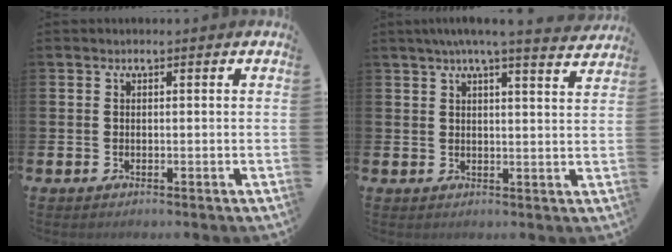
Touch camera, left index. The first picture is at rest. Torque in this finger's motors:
{"motor_torque": [1.02, -1.12, 0.81, 0.21]}